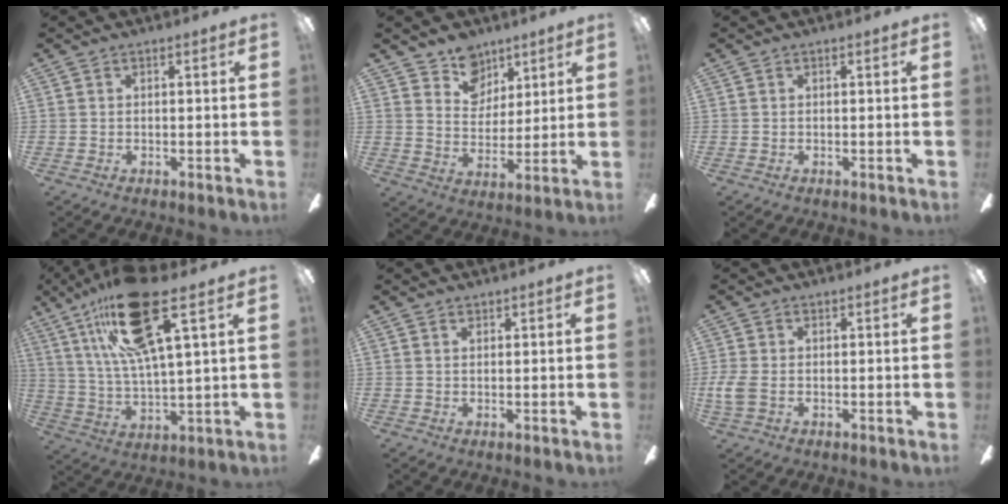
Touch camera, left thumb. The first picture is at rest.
{"total": 9.6, "force": [7.0, 6.5, 1.4], "torque": [-0.016, -0.046, 0.131]}
{"total": 0.0}
{"total": 22.9, "force": [12.5, 6.4, 18.1], "torque": [-0.327, -0.036, 0.198]}
{"total": 0.8, "force": [0.6, 0.5, 0.2], "torque": [-0.006, 0.001, 0.012]}
{"total": 4.1, "force": [-0.4, 2.5, 3.2], "torque": [-0.082, 0.000, -0.013]}